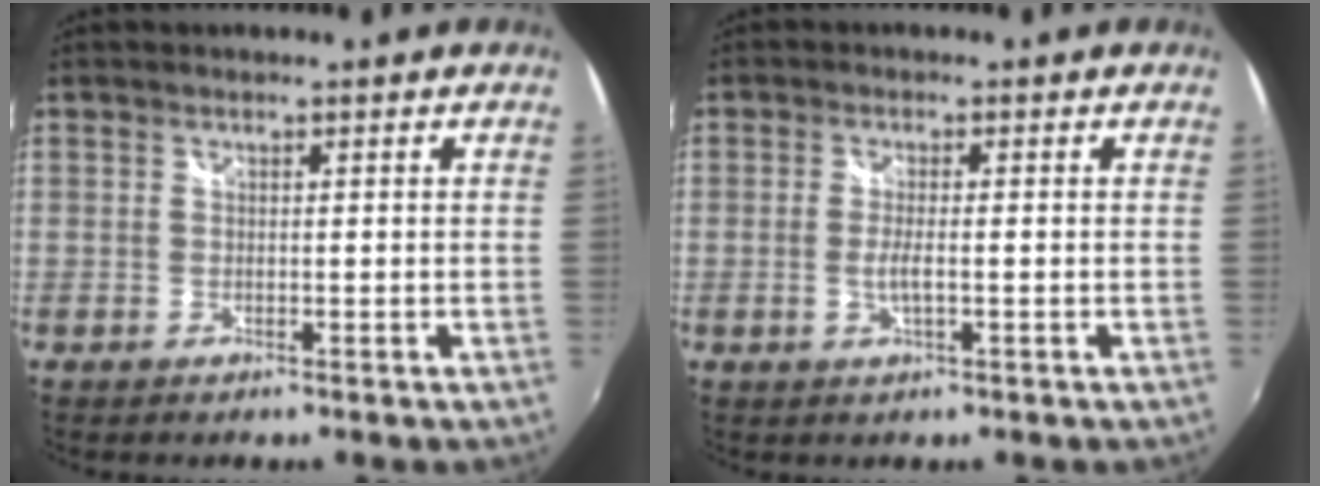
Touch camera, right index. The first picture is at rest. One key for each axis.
{"total": 2.7, "fx": -0.7, "fy": 0.3, "fz": 2.6, "tx": -0.052, "ty": -0.004, "tz": -0.012}